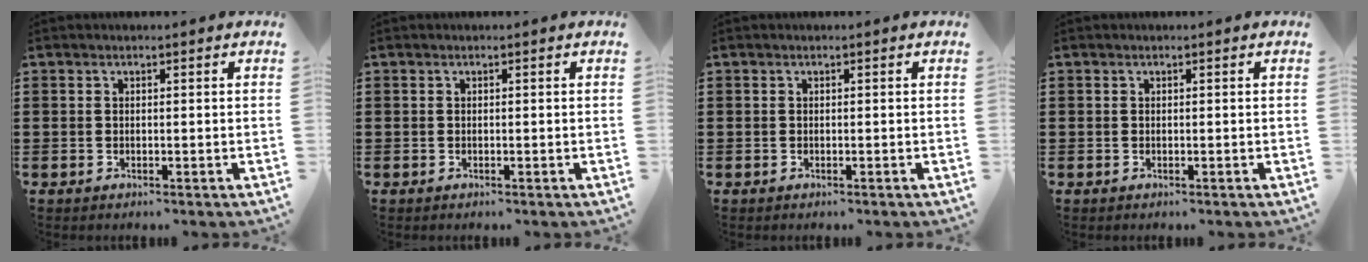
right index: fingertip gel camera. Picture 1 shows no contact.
{"total": 0.0}
{"total": 0.0}
{"total": 0.0}